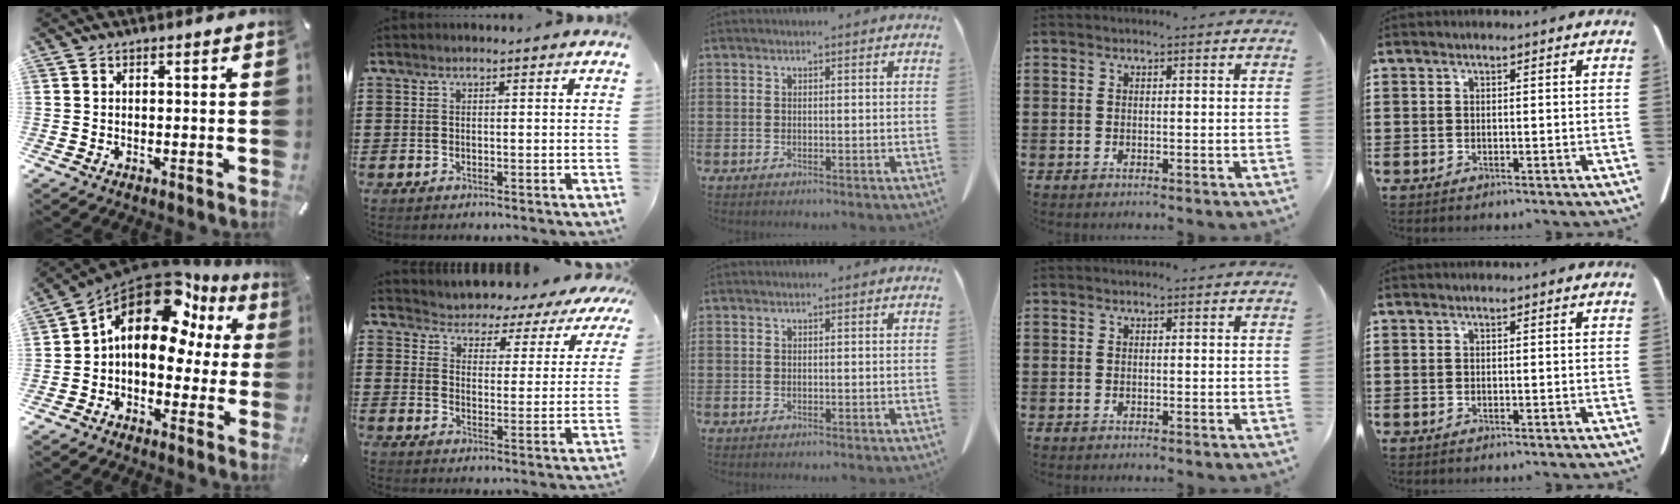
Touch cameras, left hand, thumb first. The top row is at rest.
{"thumb": {"total": 15.8, "force": [7.3, 9.3, 10.5], "torque": [-0.190, -0.051, 0.119]}, "index": {"total": 3.1, "force": [2.9, 0.4, -0.8], "torque": [-0.010, -0.030, 0.040]}}